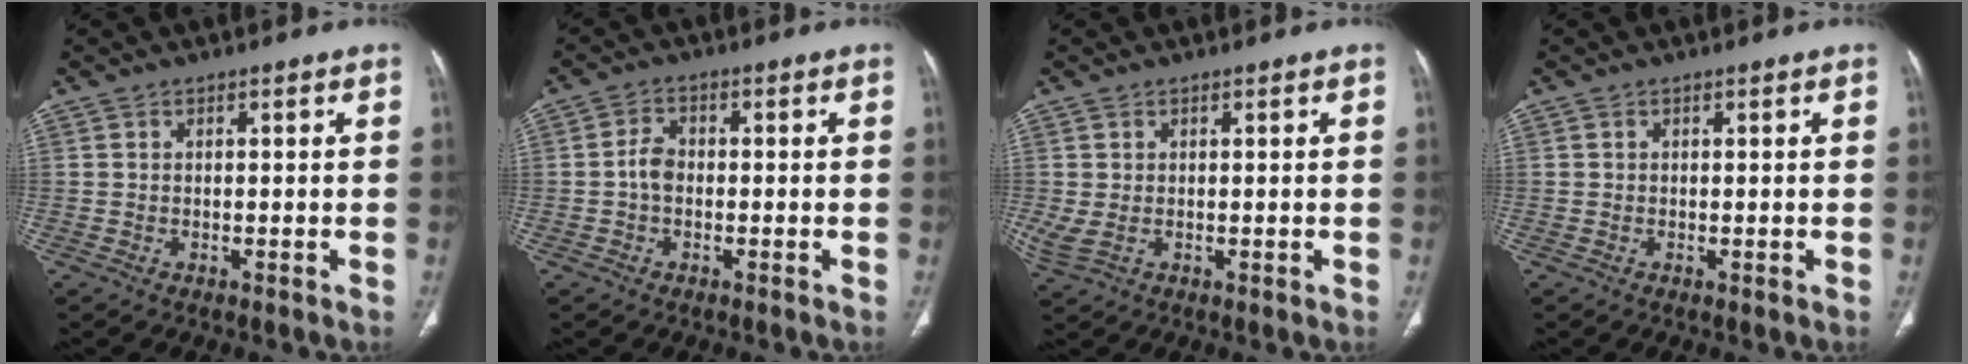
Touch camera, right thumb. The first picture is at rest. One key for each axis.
{"total": 3.2, "fx": -0.6, "fy": 2.2, "fz": 2.2, "tx": -0.035, "ty": 0.010, "tz": -0.018}
{"total": 3.1, "fx": 0.0, "fy": 1.7, "fz": 2.6, "tx": -0.074, "ty": 0.002, "tz": 0.010}
{"total": 0.0}